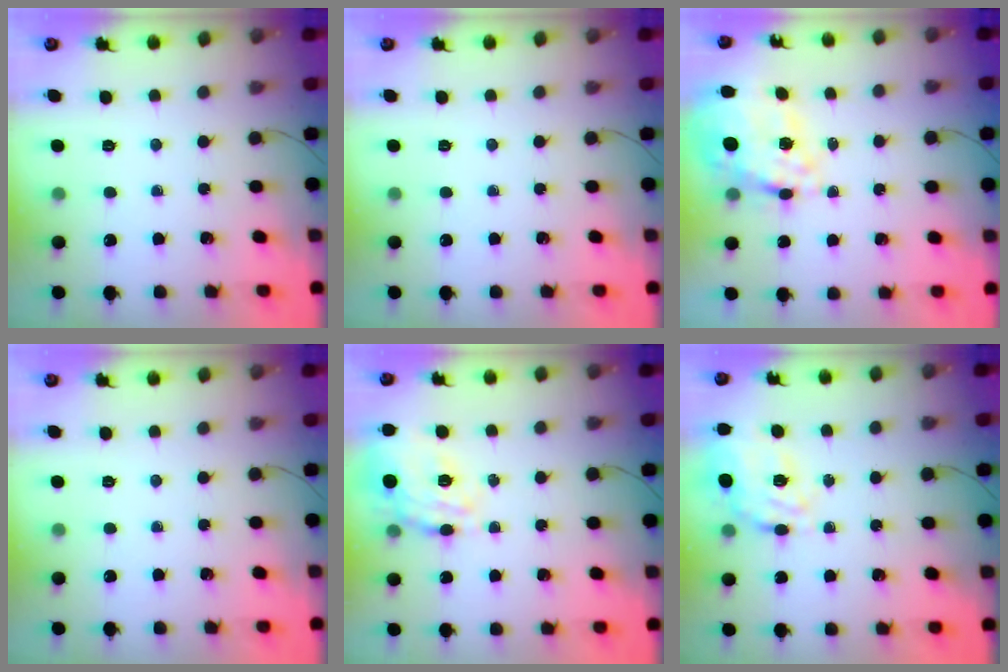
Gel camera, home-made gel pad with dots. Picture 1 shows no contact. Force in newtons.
{"total": 0.0}
{"total": 20.2, "press": 19.8, "slide": 4.0}
{"total": 0.0}
{"total": 16.8, "press": 16.6, "slide": 2.4}
{"total": 11.6, "press": 10.9, "slide": 4.1}